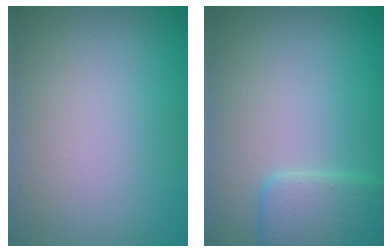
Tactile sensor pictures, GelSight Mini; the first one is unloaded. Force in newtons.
{"total": 2.9, "press": 2.9, "slide": 0.1}